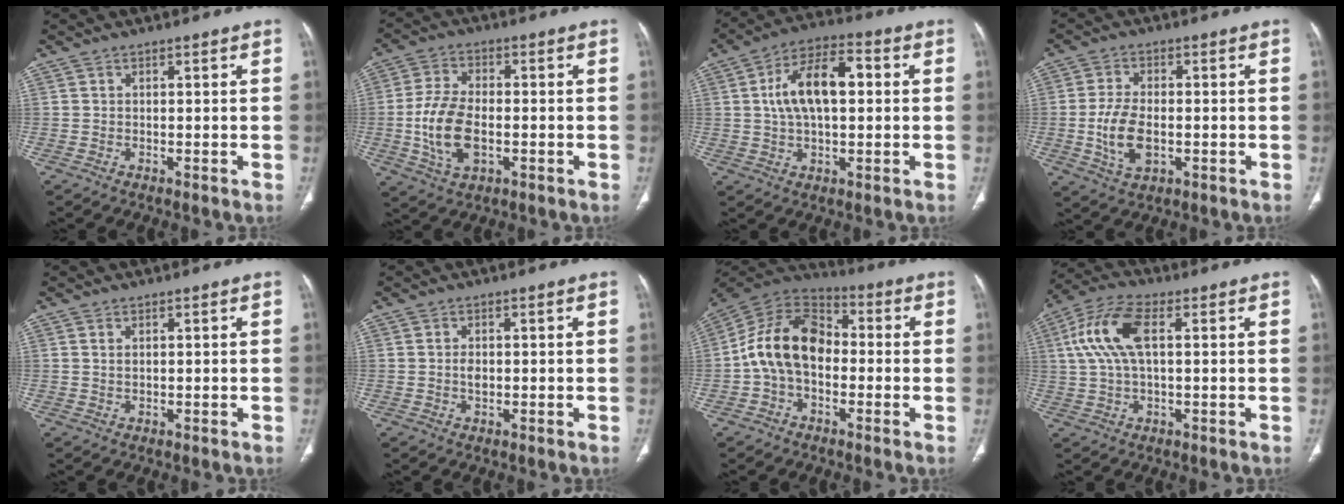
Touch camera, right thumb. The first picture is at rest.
{"total": 11.2, "force": [-1.9, 6.4, 9.0], "torque": [-0.180, 0.007, -0.033]}
{"total": 12.9, "force": [1.7, 6.6, 10.9], "torque": [-0.193, 0.024, 0.025]}
{"total": 8.5, "force": [-1.4, 4.8, 6.8], "torque": [-0.135, 0.001, -0.021]}
{"total": 1.1, "force": [0.6, 0.4, 0.8], "torque": [-0.017, -0.001, 0.015]}
{"total": 1.6, "force": [0.1, 1.0, 1.2], "torque": [-0.021, -0.001, 0.002]}
{"total": 14.3, "force": [-1.5, 9.8, 10.4], "torque": [-0.176, 0.040, -0.039]}
{"total": 11.1, "force": [2.5, 5.0, 9.5], "torque": [-0.215, 0.026, 0.046]}